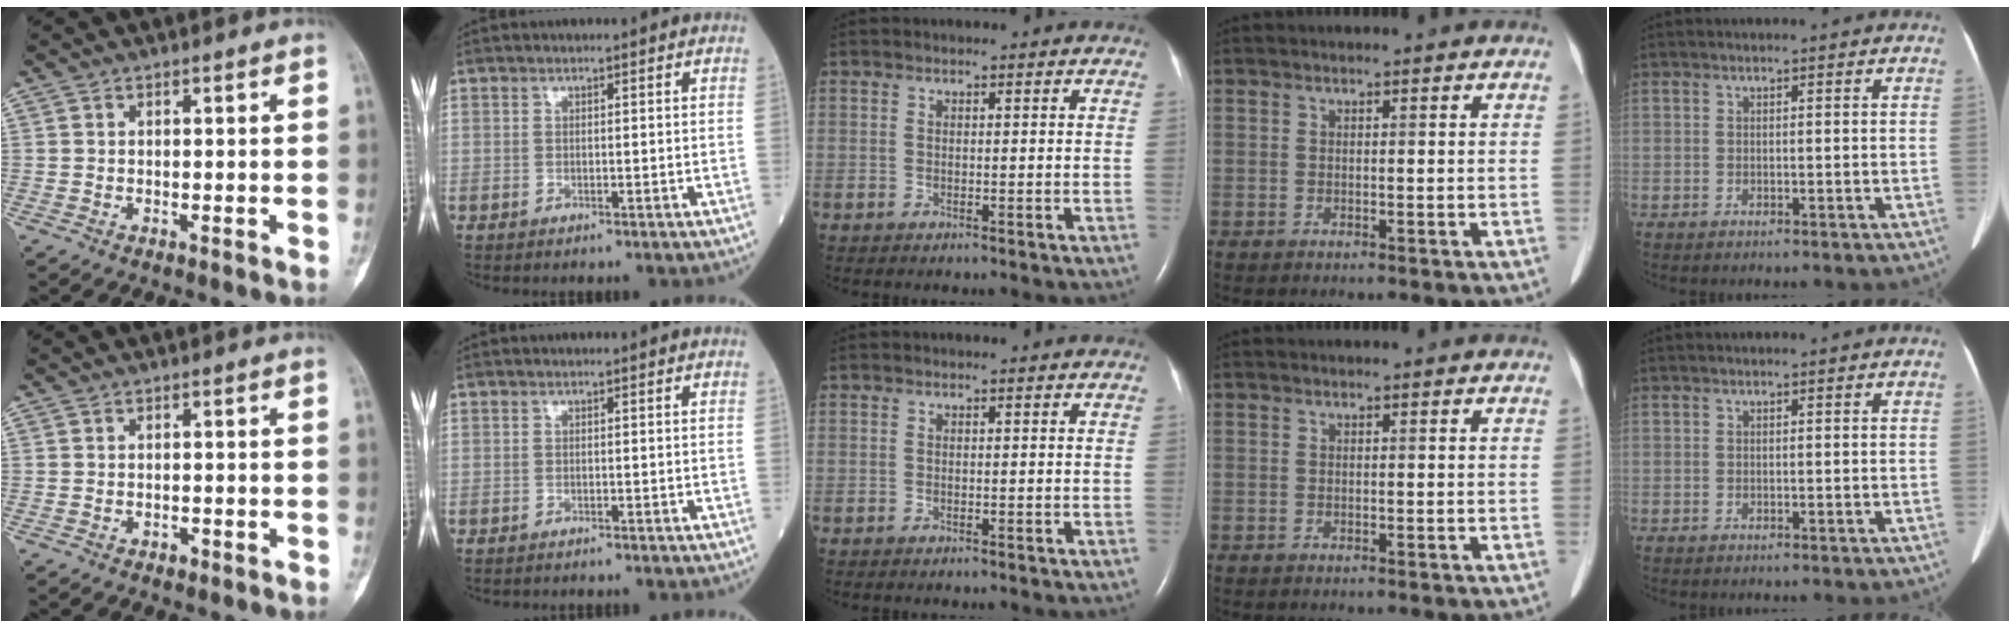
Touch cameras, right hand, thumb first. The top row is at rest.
{"thumb": {"total": 1.1, "force": [-0.7, 0.7, 0.6], "torque": [-0.008, 0.002, -0.009]}, "index": {"total": 1.3, "force": [-1.3, 0.1, 0.4], "torque": [-0.007, -0.001, -0.016]}}